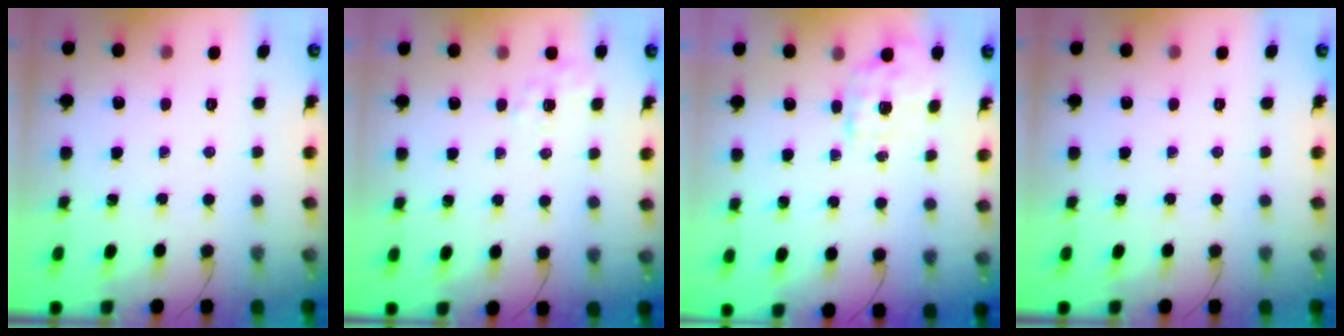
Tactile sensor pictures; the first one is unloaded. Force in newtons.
{"total": 2.5, "press": 1.8, "slide": 1.7}
{"total": 1.2, "press": 1.0, "slide": 0.7}
{"total": 0.0}